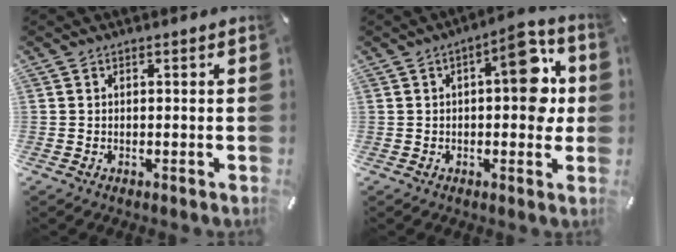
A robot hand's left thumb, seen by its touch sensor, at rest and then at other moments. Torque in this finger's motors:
{"motor_torque": [-0.13, 0.85, 0.74, 0.38, 0.09]}